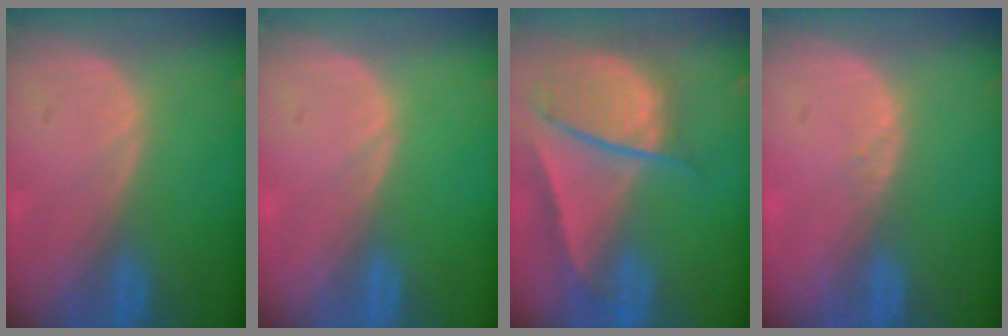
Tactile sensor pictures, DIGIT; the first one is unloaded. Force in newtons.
{"total": 0.0}
{"total": 9.3, "press": 8.0, "slide": 4.8}
{"total": 0.7, "press": 0.5, "slide": 0.5}